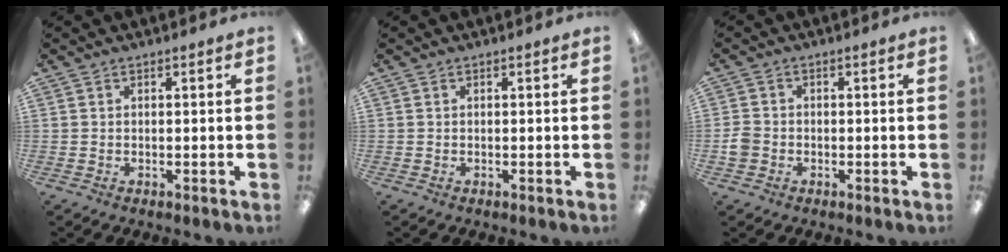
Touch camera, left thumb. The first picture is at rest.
{"total": 0.0}
{"total": 3.0, "force": [-0.8, 2.6, 1.2], "torque": [-0.019, 0.007, -0.015]}